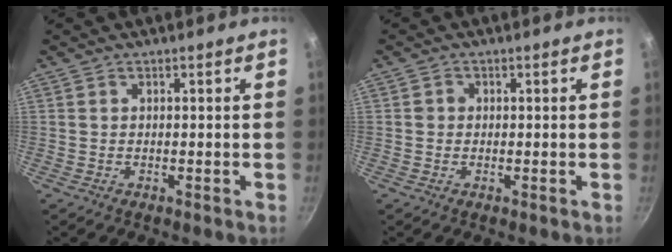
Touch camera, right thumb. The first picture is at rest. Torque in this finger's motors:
{"motor_torque": [-0.21, 0.45, 0.27, 0.21, 0.04]}